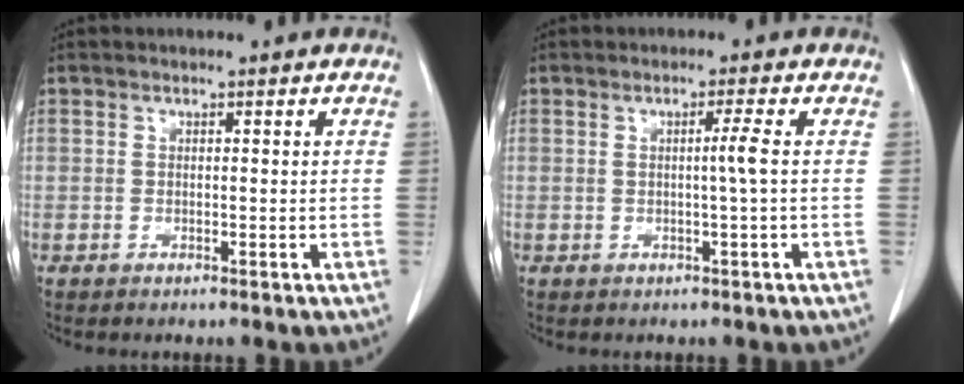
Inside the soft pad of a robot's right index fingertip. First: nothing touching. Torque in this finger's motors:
{"motor_torque": [0.15, 0.01, 0.03, 0.02]}